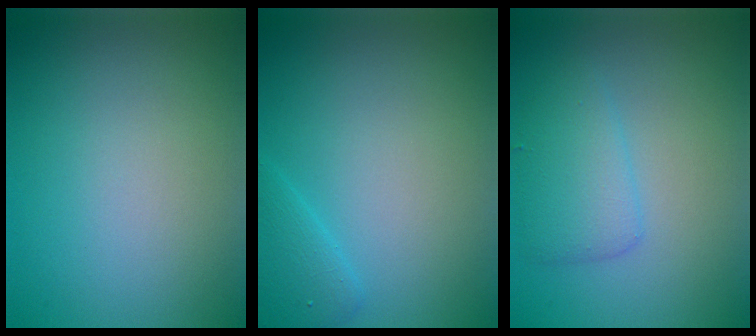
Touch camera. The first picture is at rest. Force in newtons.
{"total": 1.9, "press": 1.9, "slide": 0.1}
{"total": 3.1, "press": 3.1, "slide": 0.1}